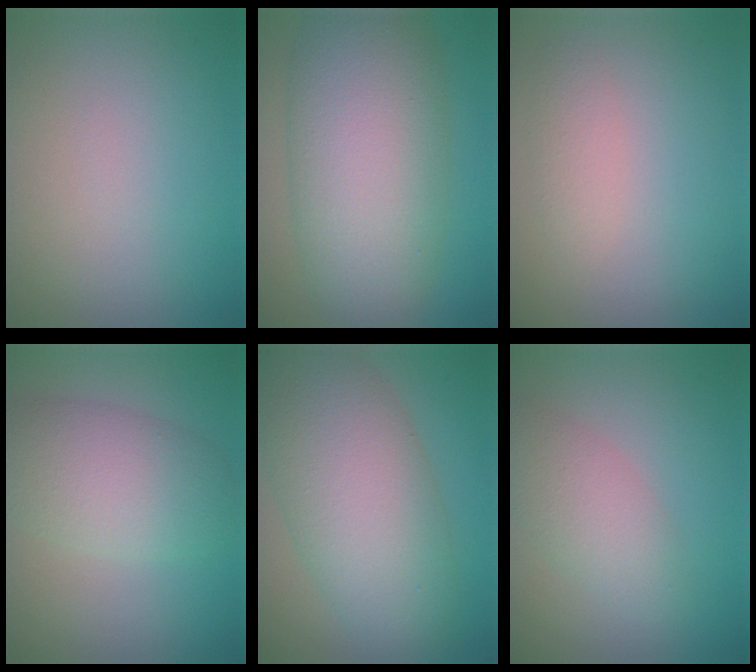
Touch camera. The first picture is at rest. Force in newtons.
{"total": 11.4, "press": 11.4, "slide": 0.5}
{"total": 1.4, "press": 1.4, "slide": 0.1}
{"total": 5.9, "press": 5.9, "slide": 0.2}
{"total": 9.6, "press": 9.6, "slide": 0.5}
{"total": 3.4, "press": 3.4, "slide": 0.0}